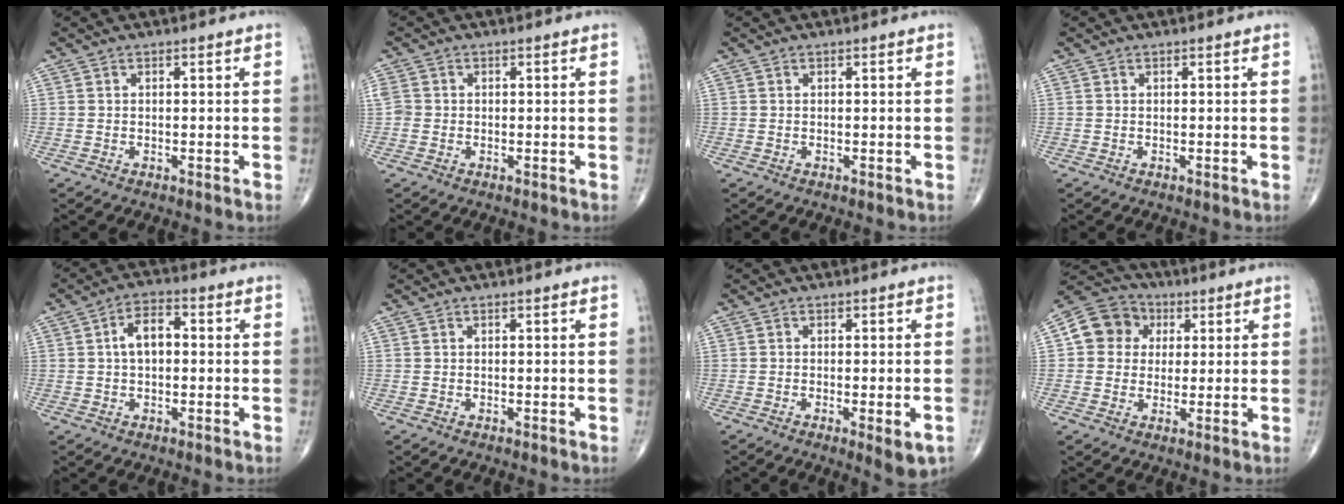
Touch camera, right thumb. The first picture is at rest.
{"total": 2.3, "force": [-0.1, 2.1, 1.0], "torque": [-0.019, 0.007, -0.001]}
{"total": 0.0}
{"total": 0.0}
{"total": 6.2, "force": [0.5, 3.6, 5.0], "torque": [-0.084, 0.020, 0.001]}
{"total": 0.0}
{"total": 5.1, "force": [-2.0, 1.4, 4.5], "torque": [-0.060, -0.004, -0.024]}
{"total": 9.6, "force": [2.0, 8.5, 3.8], "torque": [-0.045, 0.010, 0.022]}